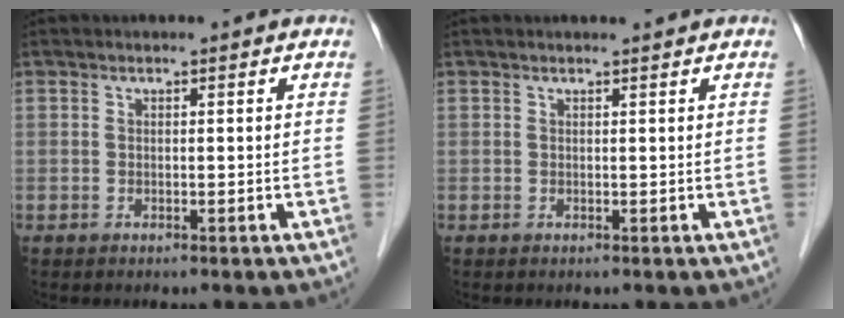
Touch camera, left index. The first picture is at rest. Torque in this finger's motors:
{"motor_torque": [0.32, -0.30, 0.03, 0.01]}